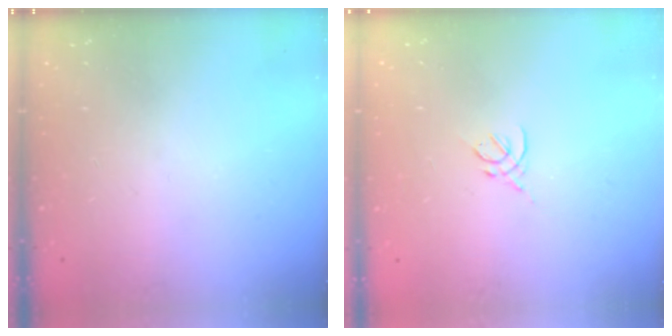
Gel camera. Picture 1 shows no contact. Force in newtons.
{"total": 2.7, "press": 2.6, "slide": 0.8}